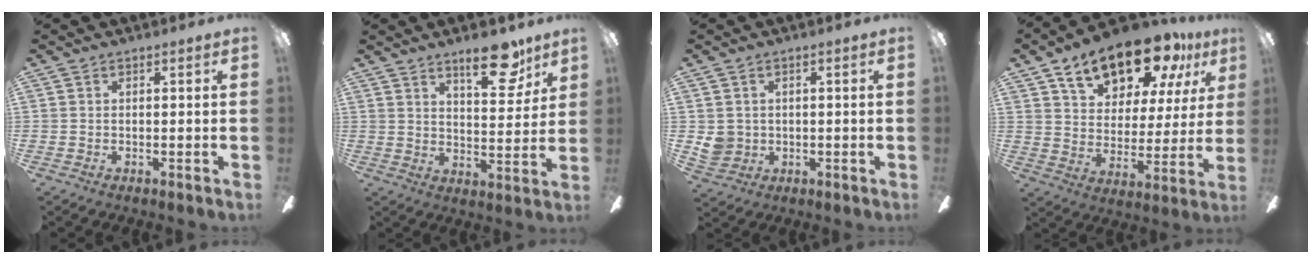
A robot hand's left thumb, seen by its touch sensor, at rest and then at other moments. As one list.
[{"total": 12.8, "force": [8.7, 5.0, 8.0], "torque": [-0.094, -0.045, 0.141]}, {"total": 4.4, "force": [0.6, 4.2, 1.1], "torque": [-0.027, 0.006, 0.014]}, {"total": 18.1, "force": [13.0, 8.7, 9.1], "torque": [-0.150, -0.070, 0.226]}]